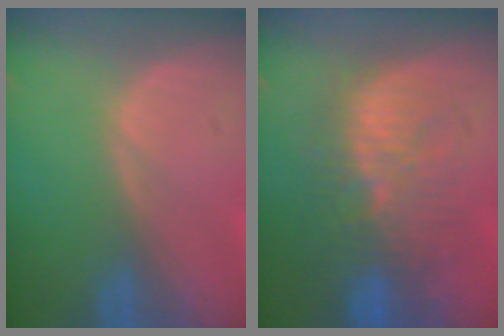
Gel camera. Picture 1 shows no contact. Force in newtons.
{"total": 10.4, "press": 9.6, "slide": 3.8}